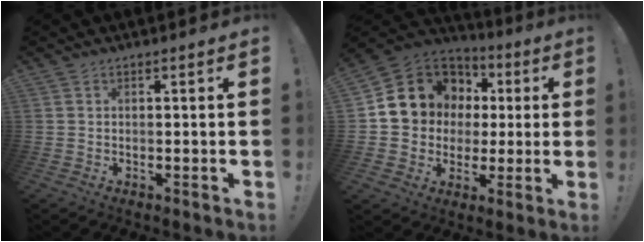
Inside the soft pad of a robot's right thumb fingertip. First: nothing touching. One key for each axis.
{"total": 13.2, "fx": 4.3, "fy": 11.9, "fz": 4.0, "tx": -0.058, "ty": -0.027, "tz": 0.107}